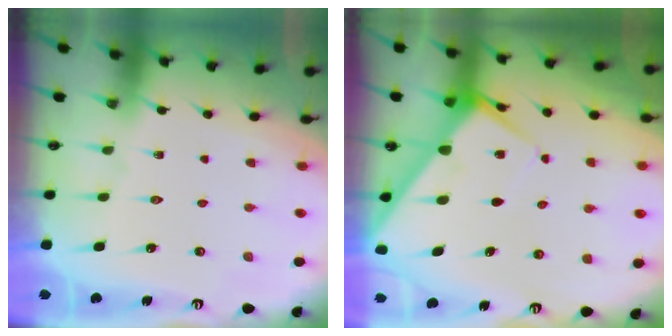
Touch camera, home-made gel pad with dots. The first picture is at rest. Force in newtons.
{"total": 6.0, "press": 6.0, "slide": 0.6}